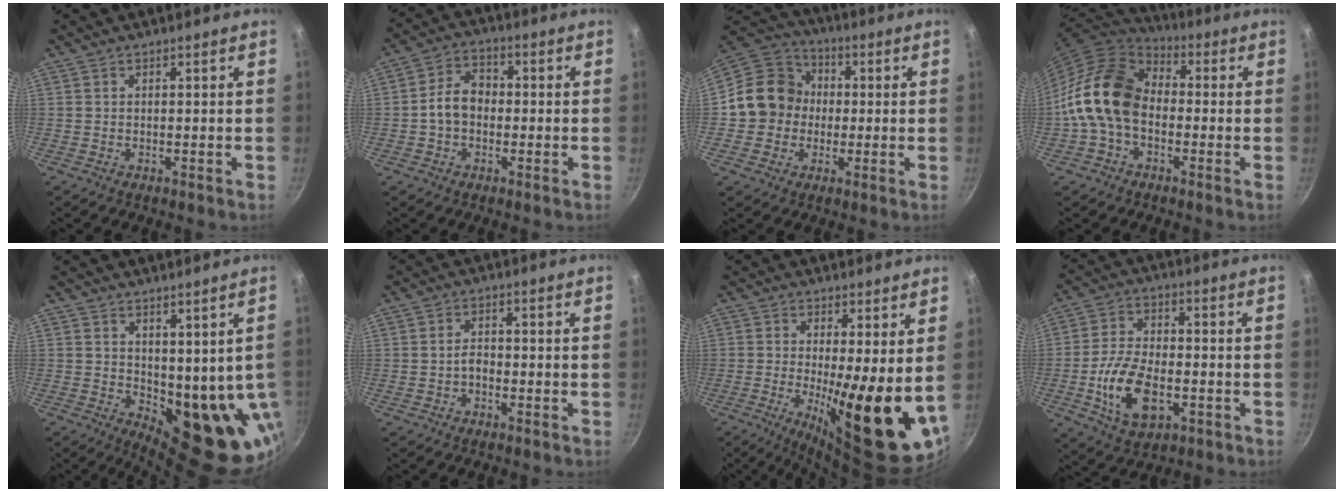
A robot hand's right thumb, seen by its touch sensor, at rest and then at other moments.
{"total": 6.9, "force": [-0.8, 5.2, 4.5], "torque": [-0.056, 0.025, -0.025]}
{"total": 12.7, "force": [-0.5, 11.8, 4.9], "torque": [-0.049, 0.033, -0.028]}
{"total": 15.5, "force": [-1.8, 11.0, 10.8], "torque": [-0.171, 0.041, -0.054]}
{"total": 14.3, "force": [0.7, 6.8, 12.5], "torque": [-0.125, -0.038, 0.029]}
{"total": 2.2, "force": [-0.8, 1.4, 1.5], "torque": [-0.017, 0.014, -0.015]}
{"total": 17.0, "force": [-0.3, 4.2, 16.5], "torque": [-0.216, -0.033, 0.003]}
{"total": 13.0, "force": [-3.5, 7.3, 10.1], "torque": [-0.184, 0.017, -0.062]}